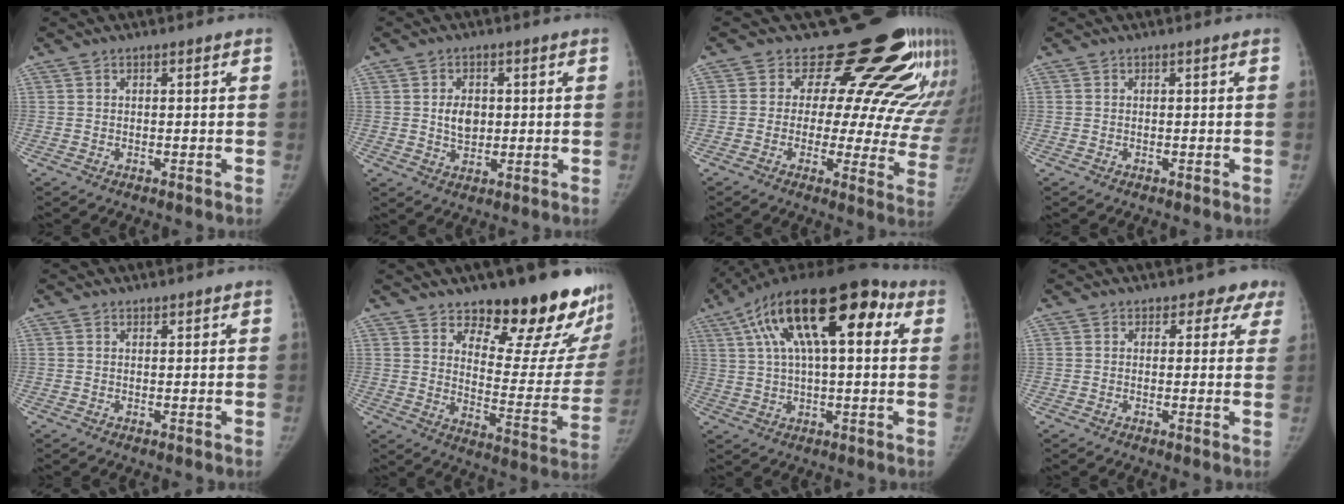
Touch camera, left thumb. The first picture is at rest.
{"total": 4.5, "force": [0.6, 3.3, 3.0], "torque": [-0.032, -0.004, 0.012]}
{"total": 22.6, "force": [15.2, 9.1, 14.0], "torque": [-0.145, -0.079, 0.176]}
{"total": 0.0}
{"total": 0.9, "force": [0.8, 0.4, 0.2], "torque": [0.001, -0.005, 0.010]}
{"total": 22.2, "force": [16.9, 7.5, 12.4], "torque": [-0.121, -0.132, 0.226]}
{"total": 23.5, "force": [8.6, 9.7, 19.6], "torque": [-0.320, 0.031, 0.136]}
{"total": 4.4, "force": [3.2, 2.9, 0.9], "torque": [0.029, -0.014, 0.021]}